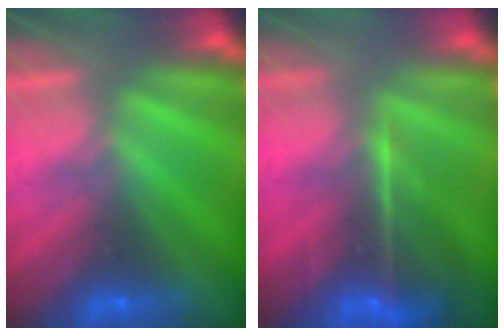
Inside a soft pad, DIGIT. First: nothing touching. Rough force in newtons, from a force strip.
{"total": 8.3}